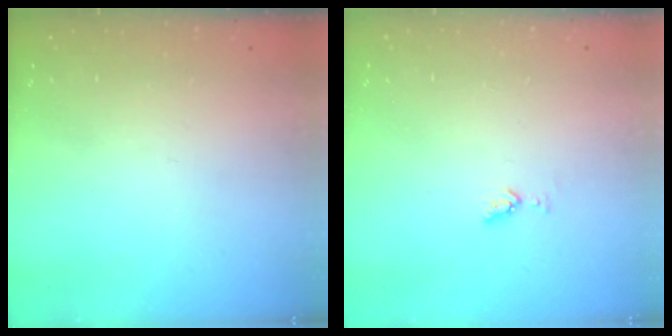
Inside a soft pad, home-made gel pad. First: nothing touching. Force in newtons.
{"total": 3.3, "press": 3.2, "slide": 0.7}